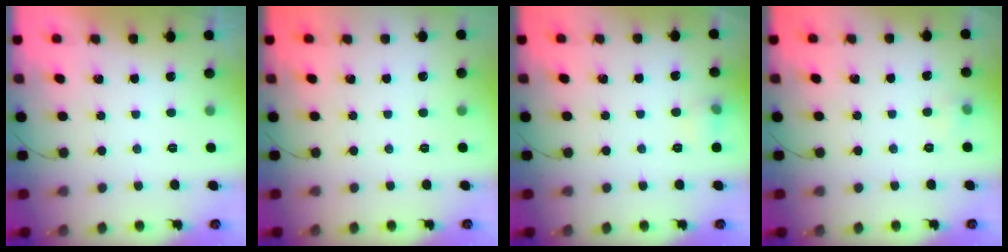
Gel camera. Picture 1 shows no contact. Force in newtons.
{"total": 0.0}
{"total": 5.7, "press": 5.3, "slide": 2.0}
{"total": 3.5, "press": 3.4, "slide": 1.0}